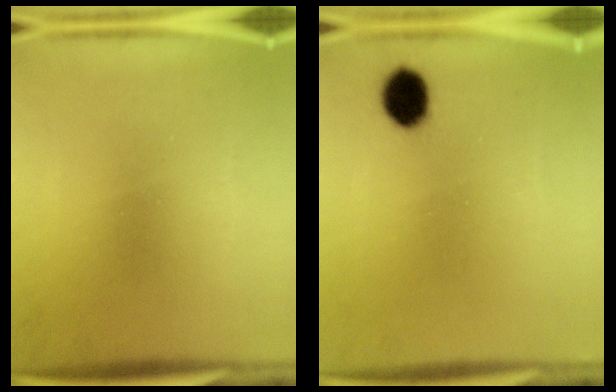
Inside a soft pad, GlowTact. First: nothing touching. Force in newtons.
{"total": 6.4}